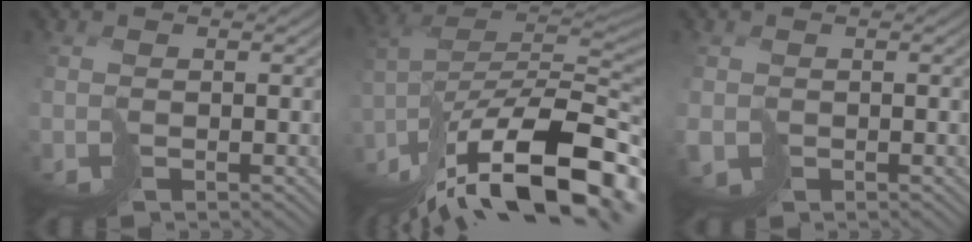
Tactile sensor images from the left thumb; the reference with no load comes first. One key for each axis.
{"total": 17.5, "fx": -11.0, "fy": 6.0, "fz": 12.3, "tx": -0.212, "ty": 0.001, "tz": -0.165}
{"total": 2.5, "fx": -0.6, "fy": 2.0, "fz": 1.5, "tx": -0.040, "ty": -0.007, "tz": -0.012}